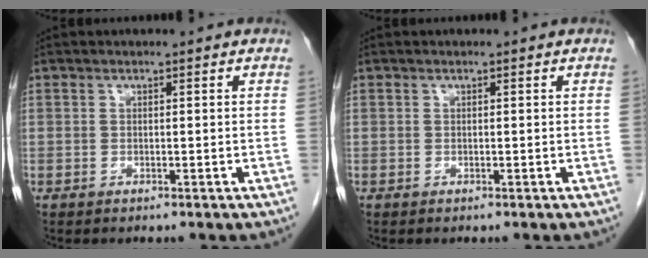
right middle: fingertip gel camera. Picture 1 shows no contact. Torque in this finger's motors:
{"motor_torque": [0.00, 0.00, 0.00, -0.01]}